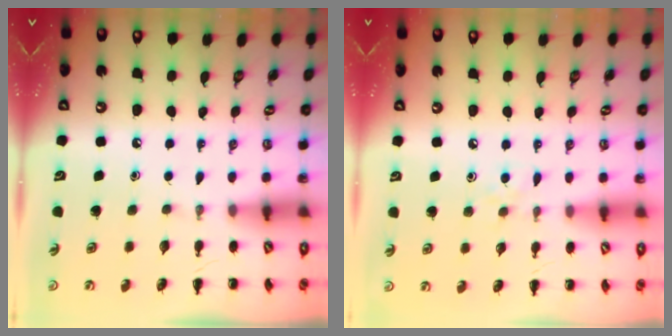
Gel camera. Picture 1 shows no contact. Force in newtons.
{"total": 4.8, "press": 4.5, "slide": 1.7}